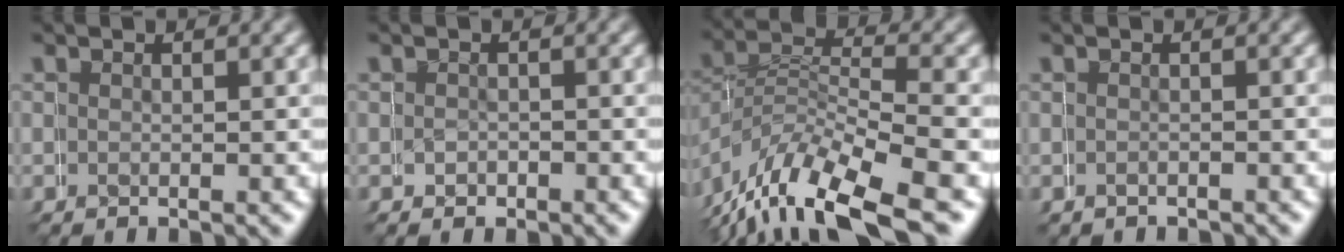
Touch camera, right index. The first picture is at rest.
{"total": 1.1, "force": [-0.1, 0.7, -0.9], "torque": [0.010, -0.001, 0.001]}
{"total": 6.7, "force": [-4.1, 3.6, 3.8], "torque": [-0.089, -0.013, -0.056]}
{"total": 0.9, "force": [-0.2, -0.2, -0.9], "torque": [0.011, 0.003, -0.003]}